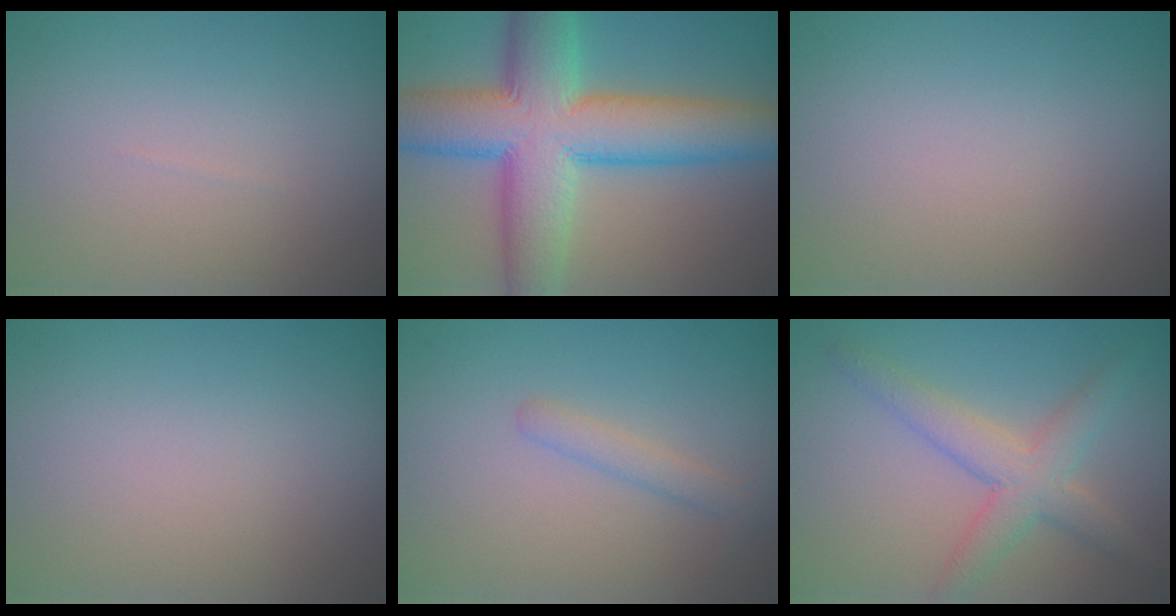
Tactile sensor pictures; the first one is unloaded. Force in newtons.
{"total": 11.9, "press": 11.8, "slide": 0.4}
{"total": 0.0}
{"total": 0.0}
{"total": 1.6, "press": 1.6, "slide": 0.0}
{"total": 4.1, "press": 4.1, "slide": 0.1}